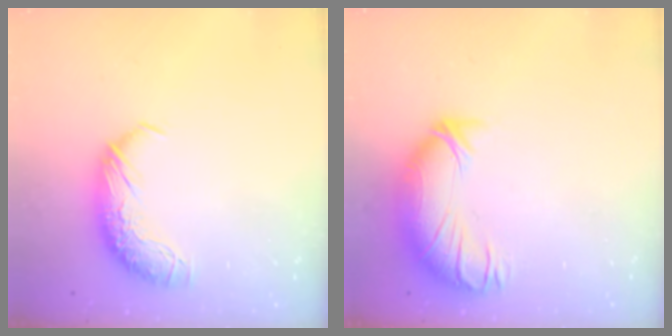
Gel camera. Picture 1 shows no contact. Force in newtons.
{"total": 3.2, "press": 0.5, "slide": 3.2}